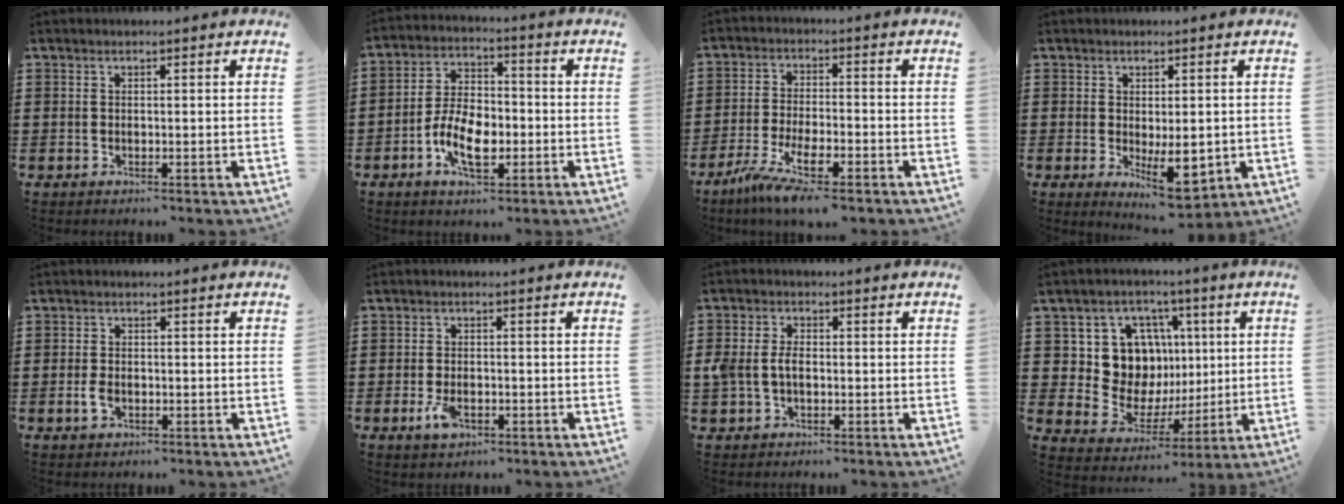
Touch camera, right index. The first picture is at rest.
{"total": 8.3, "force": [-2.8, 4.6, 6.4], "torque": [-0.137, -0.001, -0.059]}
{"total": 6.7, "force": [-5.1, 1.0, 4.2], "torque": [-0.102, -0.015, -0.100]}
{"total": 6.6, "force": [-1.0, 3.0, 5.8], "torque": [-0.082, -0.002, -0.013]}
{"total": 2.1, "force": [-0.6, 1.3, 1.6], "torque": [-0.046, -0.003, -0.016]}
{"total": 3.3, "force": [-1.3, 1.7, 2.5], "torque": [-0.066, -0.009, -0.028]}
{"total": 4.0, "force": [-0.4, 2.7, 2.9], "torque": [-0.079, 0.000, -0.015]}
{"total": 11.3, "force": [2.7, 10.2, 4.0], "torque": [-0.097, -0.006, 0.060]}